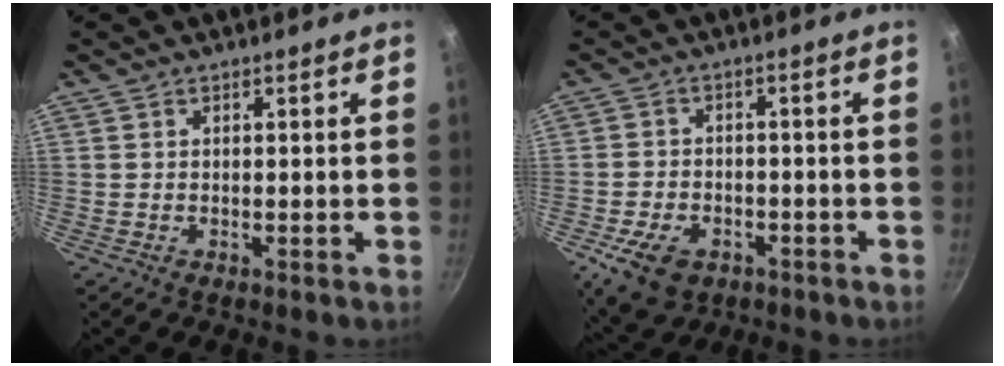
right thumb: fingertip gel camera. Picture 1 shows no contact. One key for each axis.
{"total": 9.7, "fx": -4.4, "fy": 6.5, "fz": 5.7, "tx": -0.094, "ty": 0.018, "tz": -0.067}